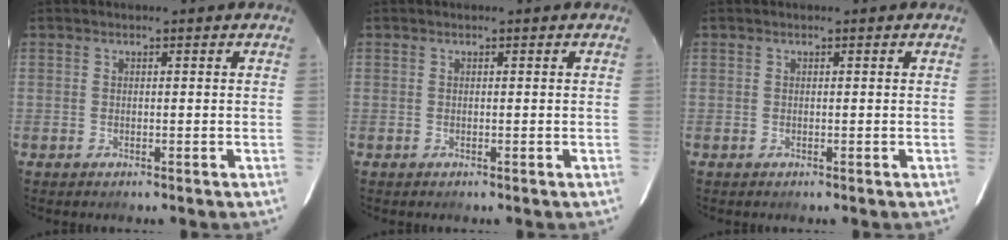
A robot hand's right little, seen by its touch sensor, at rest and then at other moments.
{"total": 0.0}
{"total": 0.0}